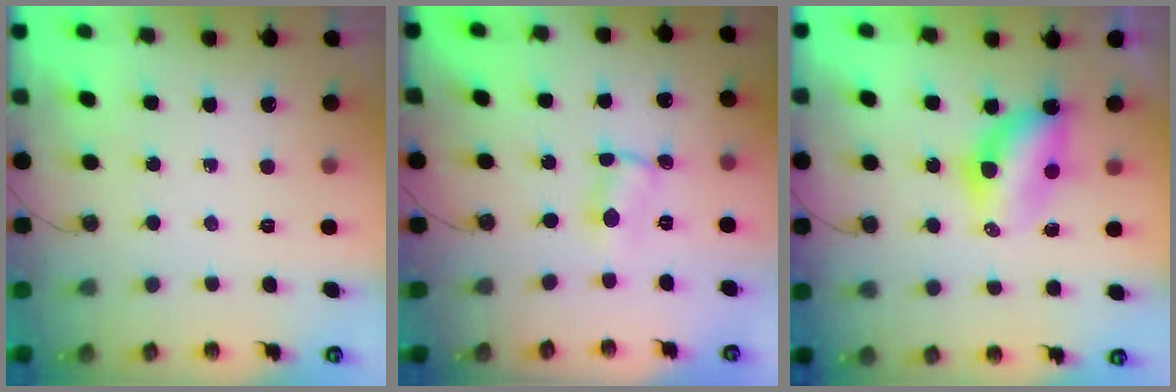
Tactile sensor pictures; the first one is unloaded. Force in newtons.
{"total": 0.8, "press": 0.6, "slide": 0.5}
{"total": 7.4, "press": 7.0, "slide": 2.4}